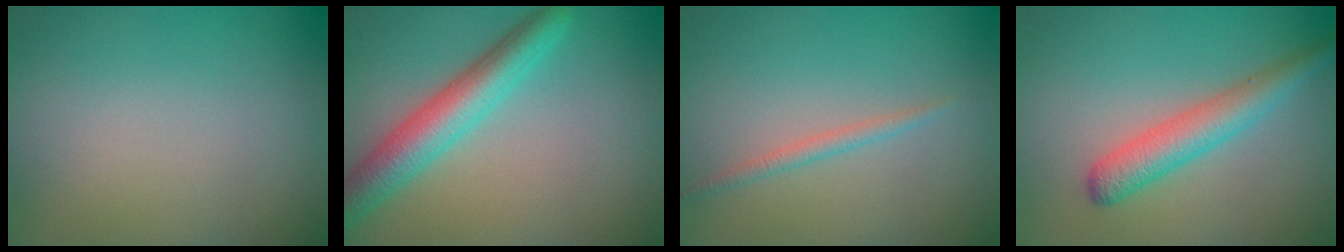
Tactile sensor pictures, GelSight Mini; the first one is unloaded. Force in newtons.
{"total": 4.9, "press": 4.9, "slide": 0.2}
{"total": 1.1, "press": 1.1, "slide": 0.0}
{"total": 3.5, "press": 3.5, "slide": 0.1}